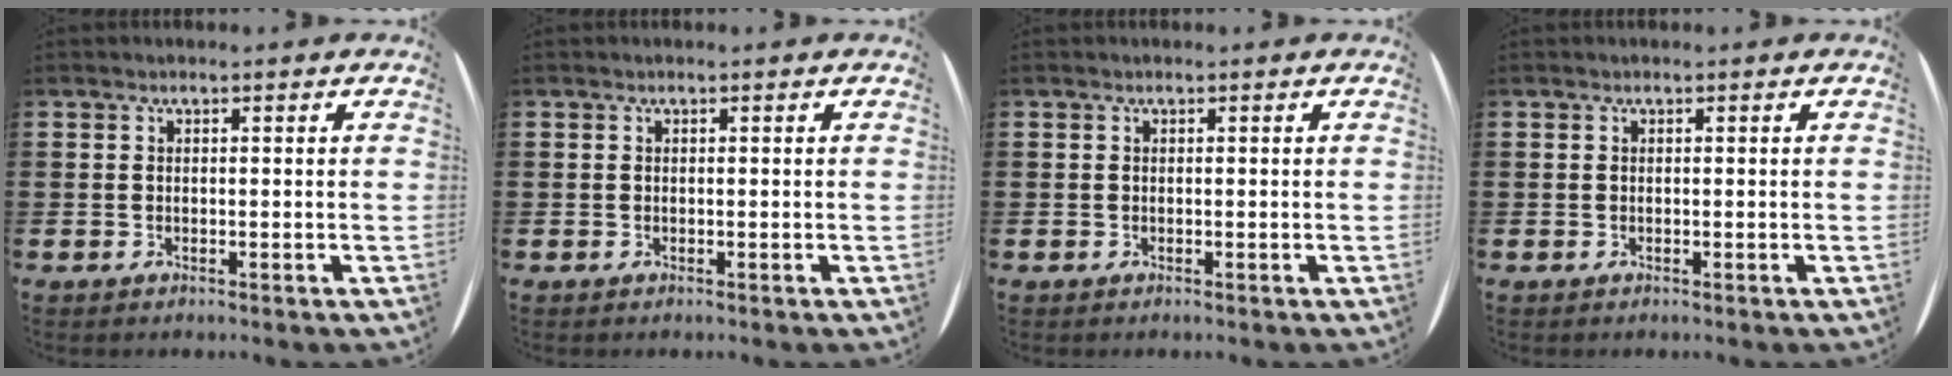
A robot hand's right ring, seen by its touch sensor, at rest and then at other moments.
{"total": 0.0}
{"total": 0.0}
{"total": 0.0}